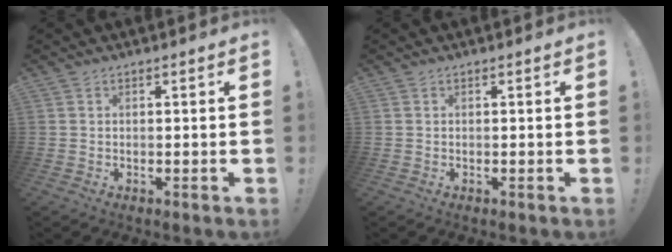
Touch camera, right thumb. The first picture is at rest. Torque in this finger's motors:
{"motor_torque": [0.00, 0.00, 0.00, 0.00, 0.00]}